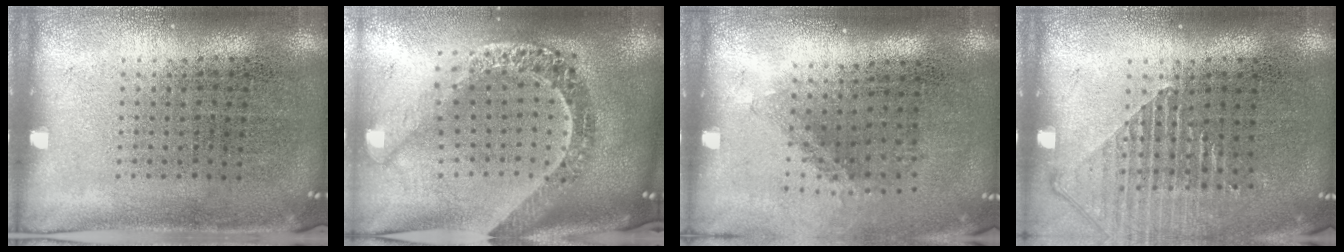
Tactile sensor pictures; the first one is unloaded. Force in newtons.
{"total": 3.0, "press": 2.3, "slide": 1.9}
{"total": 1.4, "press": 1.0, "slide": 1.0}
{"total": 1.3, "press": 1.3, "slide": 0.1}